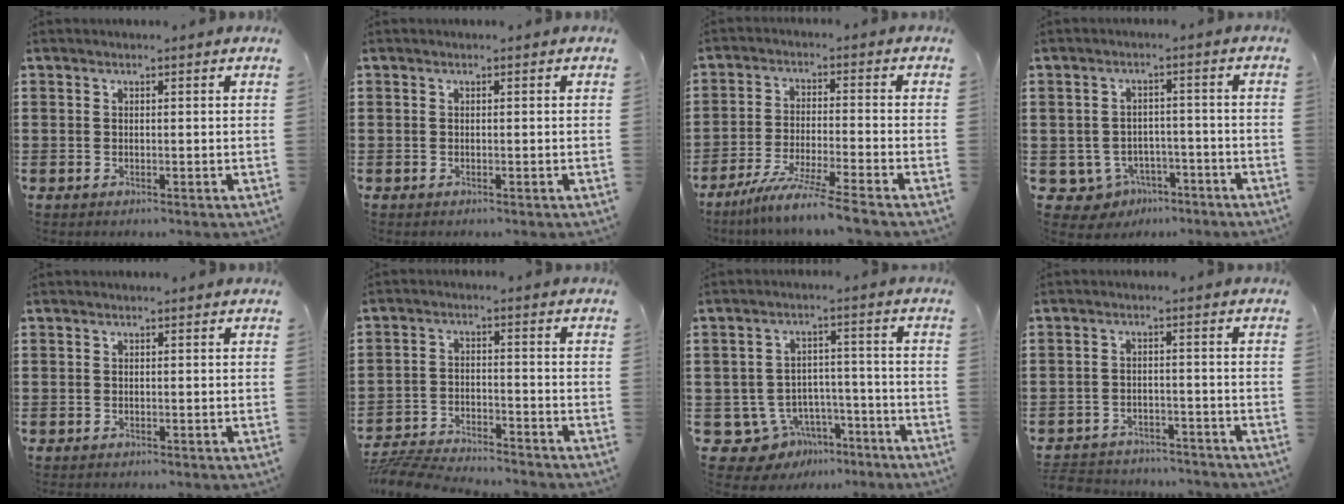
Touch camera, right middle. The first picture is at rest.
{"total": 0.0}
{"total": 6.9, "force": [-5.9, -1.1, 3.5], "torque": [-0.070, -0.026, -0.111]}
{"total": 4.0, "force": [-3.1, 2.4, 0.9], "torque": [-0.033, 0.004, -0.061]}
{"total": 0.0}
{"total": 6.0, "force": [-5.9, 0.3, 1.0], "torque": [-0.031, 0.003, -0.120]}
{"total": 6.7, "force": [-5.0, 4.1, 1.8], "torque": [-0.055, 0.019, -0.095]}
{"total": 3.4, "force": [-3.3, 0.5, 0.0], "torque": [-0.006, 0.000, -0.071]}